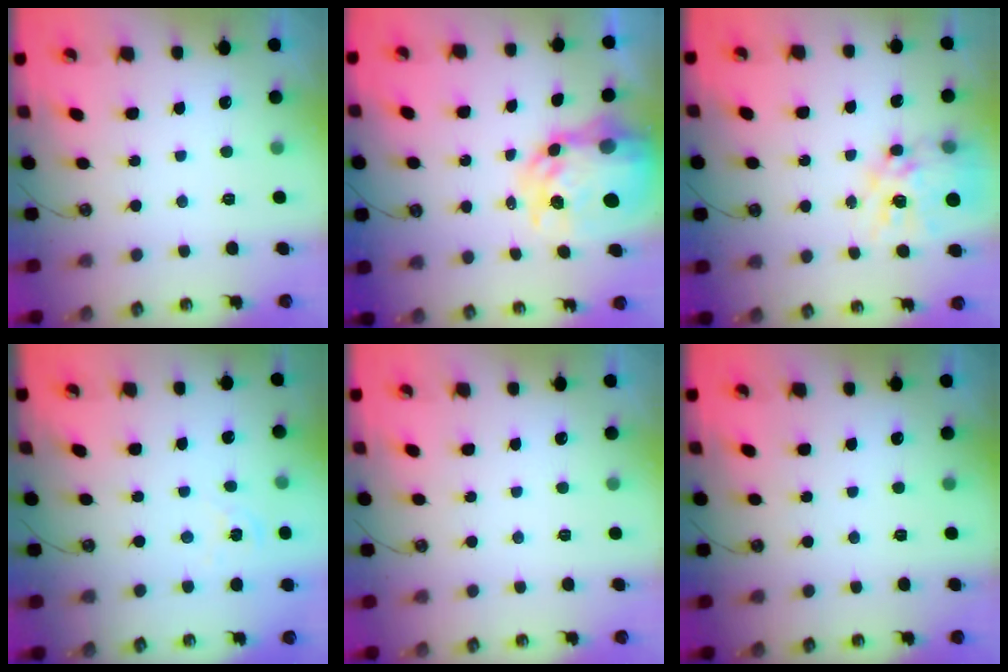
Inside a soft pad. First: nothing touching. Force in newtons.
{"total": 11.8, "press": 11.7, "slide": 1.0}
{"total": 15.9, "press": 15.8, "slide": 1.6}
{"total": 1.3, "press": 1.3, "slide": 0.2}
{"total": 0.0}
{"total": 0.0}